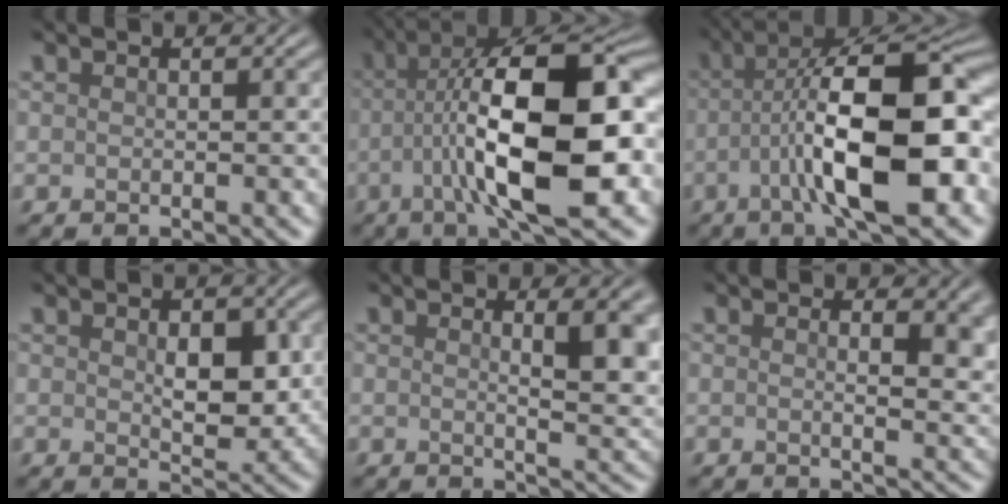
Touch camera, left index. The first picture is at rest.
{"total": 14.0, "force": [-2.1, 4.5, 13.1], "torque": [-0.216, 0.009, -0.041]}
{"total": 12.7, "force": [-2.6, 4.0, 11.8], "torque": [-0.187, 0.007, -0.048]}
{"total": 4.1, "force": [0.4, 2.3, 3.4], "torque": [-0.051, -0.008, 0.012]}
{"total": 5.4, "force": [1.2, 1.5, 5.0], "torque": [-0.054, 0.002, 0.018]}
{"total": 5.3, "force": [1.1, 2.2, 4.7], "torque": [-0.035, -0.002, 0.016]}